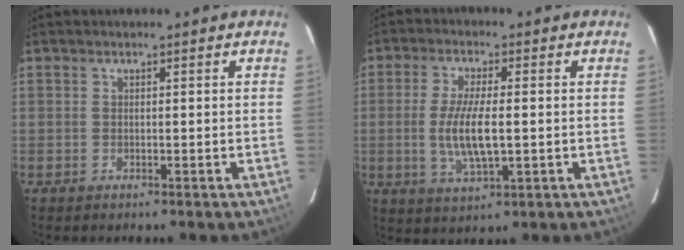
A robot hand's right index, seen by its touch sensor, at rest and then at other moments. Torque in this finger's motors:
{"motor_torque": [0.35, -0.13, 0.38, 0.11]}